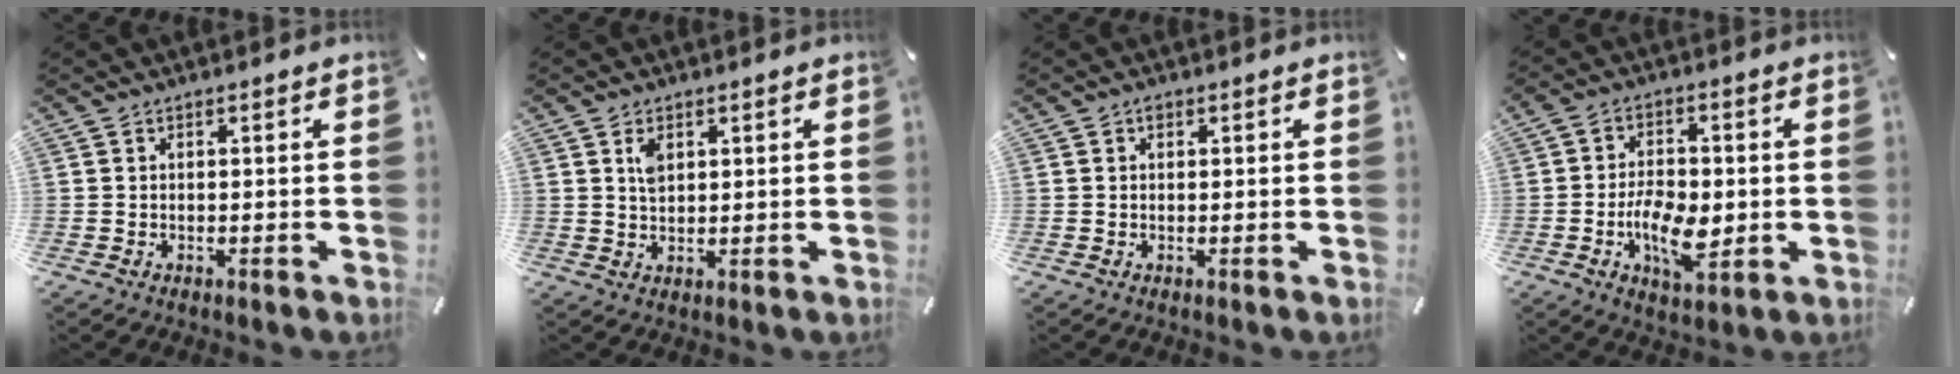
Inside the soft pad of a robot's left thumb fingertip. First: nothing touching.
{"total": 3.3, "force": [1.5, 1.9, 2.2], "torque": [-0.033, -0.005, 0.024]}
{"total": 0.8, "force": [0.3, 0.7, 0.3], "torque": [-0.007, 0.004, 0.005]}
{"total": 10.0, "force": [-2.0, 5.7, 8.0], "torque": [-0.146, -0.002, -0.036]}